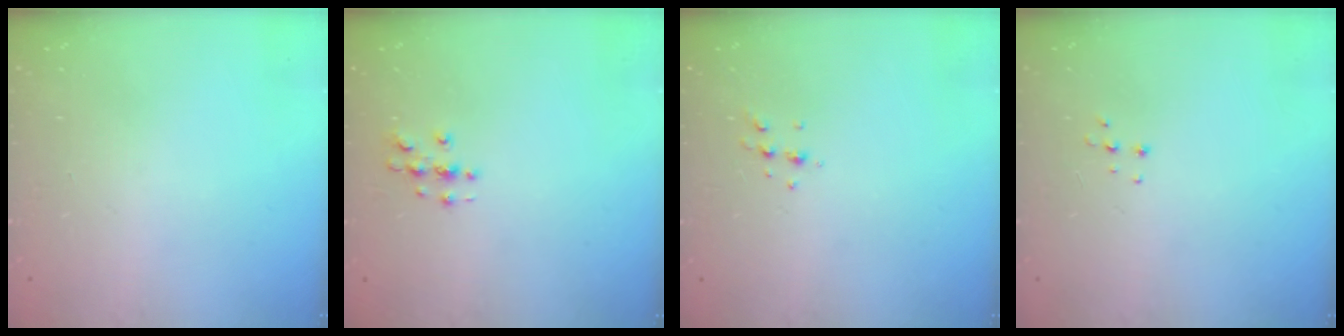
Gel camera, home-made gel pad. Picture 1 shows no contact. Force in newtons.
{"total": 2.8, "press": 2.8, "slide": 0.2}
{"total": 4.3, "press": 4.2, "slide": 0.9}
{"total": 3.7, "press": 3.7, "slide": 0.3}